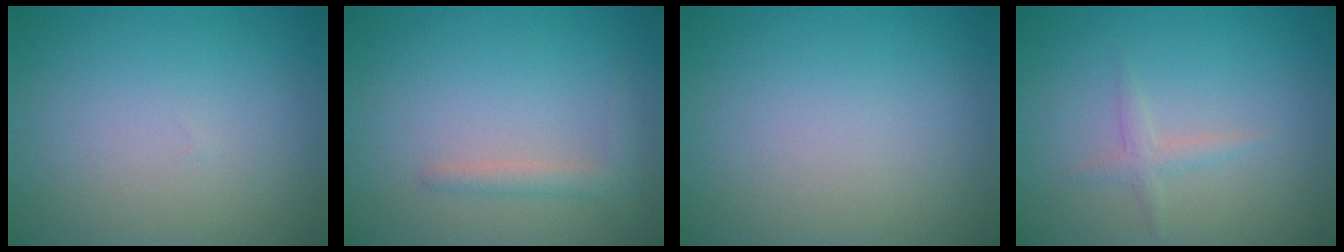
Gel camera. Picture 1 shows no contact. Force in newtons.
{"total": 1.6, "press": 1.6, "slide": 0.1}
{"total": 0.0}
{"total": 1.2, "press": 1.2, "slide": 0.0}